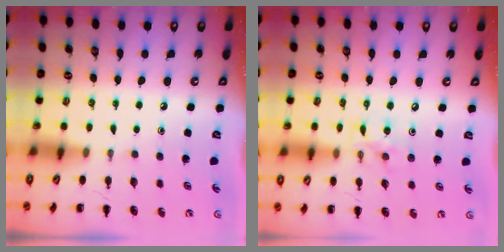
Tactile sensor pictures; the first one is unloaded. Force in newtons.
{"total": 7.8, "press": 7.8, "slide": 0.6}